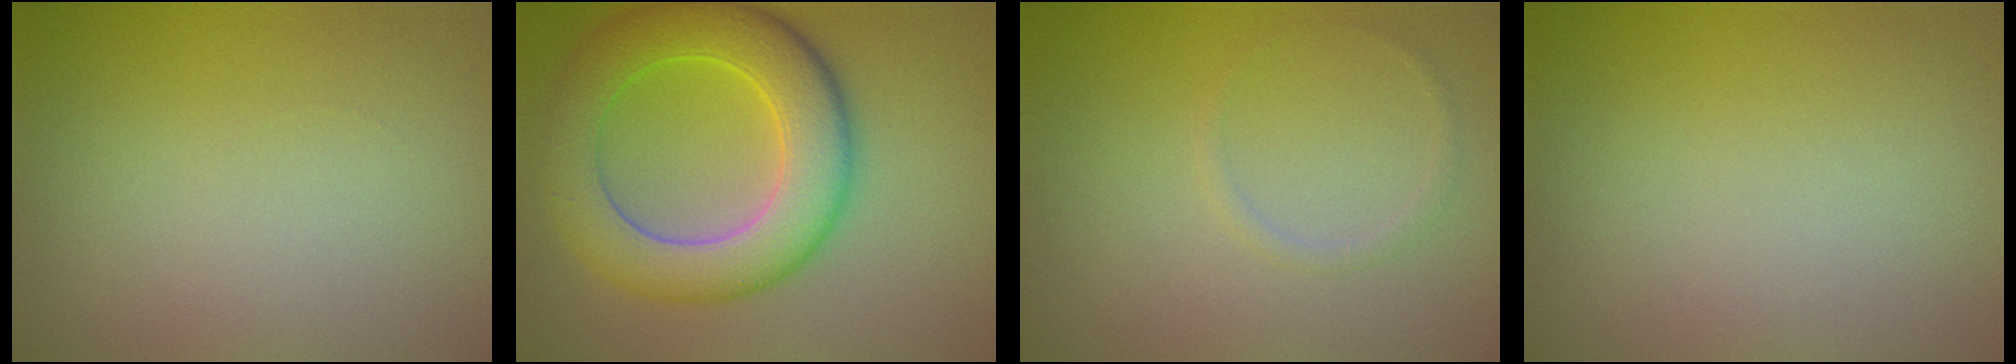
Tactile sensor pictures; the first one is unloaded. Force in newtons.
{"total": 8.5, "press": 8.5, "slide": 0.6}
{"total": 0.8, "press": 0.8, "slide": 0.0}
{"total": 0.0}